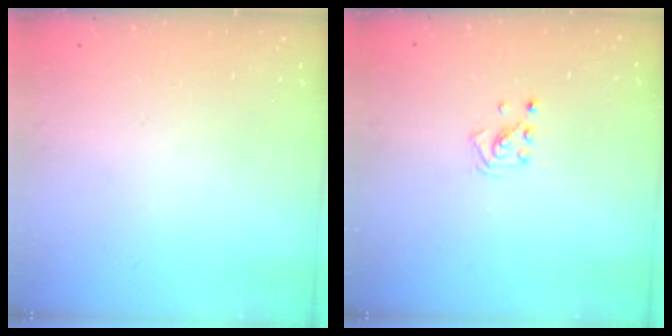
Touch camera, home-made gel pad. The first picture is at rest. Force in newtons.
{"total": 1.9, "press": 1.9, "slide": 0.1}